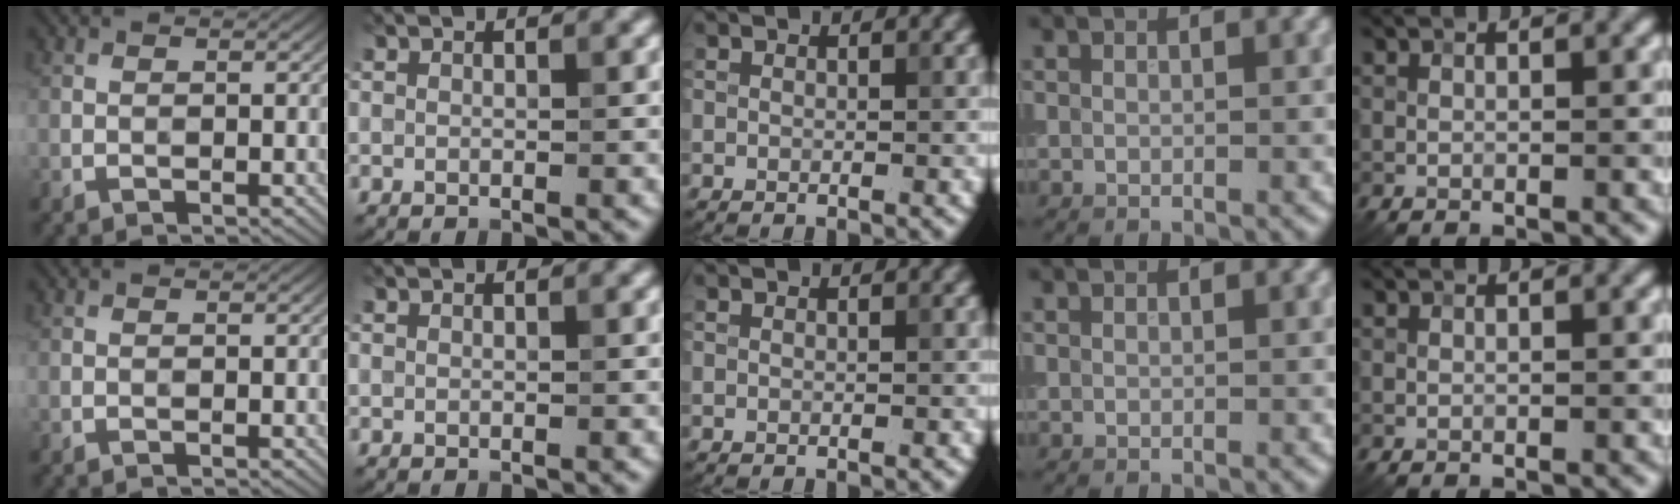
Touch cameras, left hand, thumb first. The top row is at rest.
{}